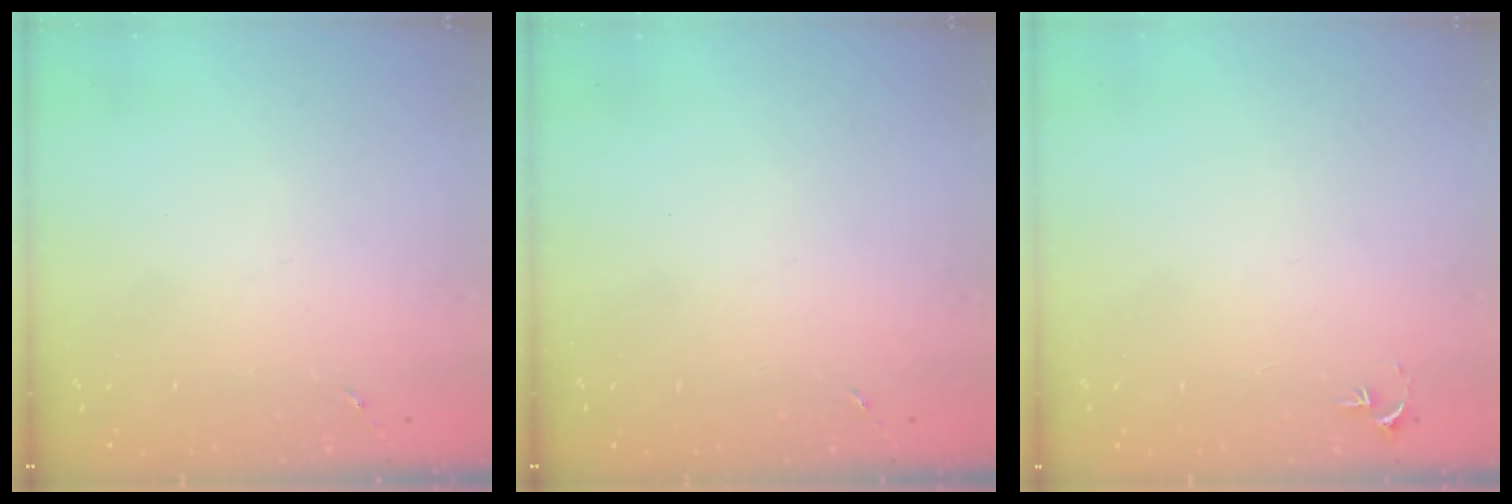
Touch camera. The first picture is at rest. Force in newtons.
{"total": 0.0}
{"total": 2.7, "press": 2.7, "slide": 0.3}